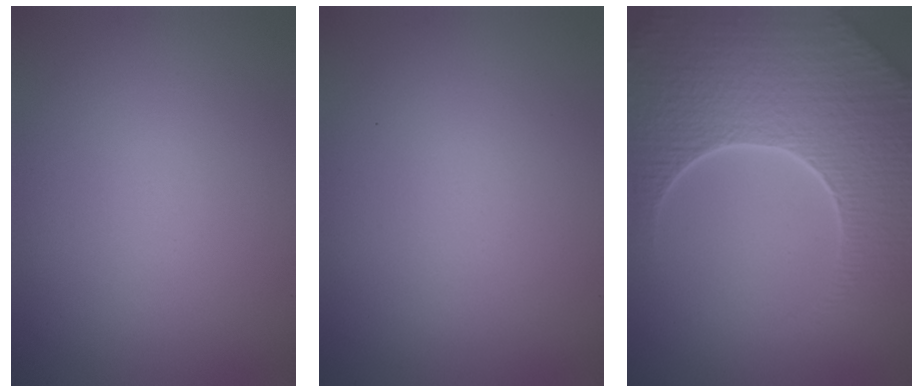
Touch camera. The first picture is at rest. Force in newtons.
{"total": 0.0}
{"total": 9.4, "press": 6.7, "slide": 6.6}